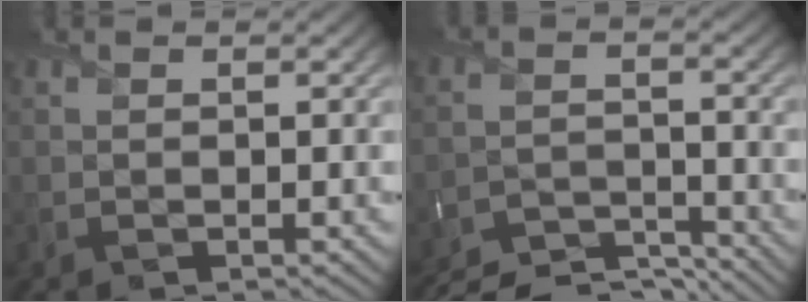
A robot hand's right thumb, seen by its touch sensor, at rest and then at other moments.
{"total": 7.8, "force": [-7.4, 1.5, 2.1], "torque": [-0.037, -0.002, -0.129]}